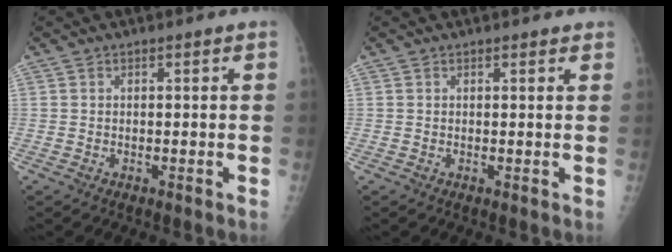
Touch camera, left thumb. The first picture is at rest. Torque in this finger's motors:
{"motor_torque": [-0.16, -0.01, -0.11, -0.04, 0.01]}